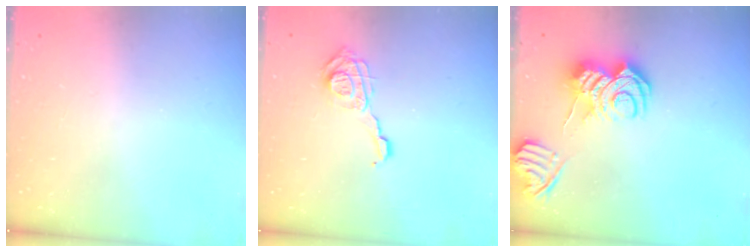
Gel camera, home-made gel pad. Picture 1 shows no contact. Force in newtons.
{"total": 10.4, "press": 10.4, "slide": 0.4}
{"total": 11.2, "press": 11.2, "slide": 1.3}